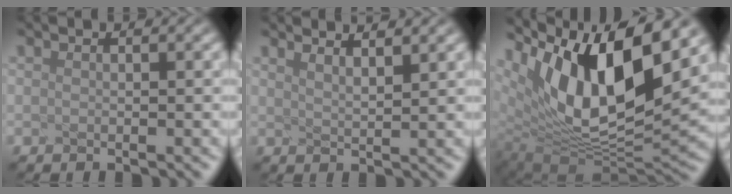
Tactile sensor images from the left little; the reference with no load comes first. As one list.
[{"total": 2.1, "force": [1.9, 0.0, 0.9], "torque": [-0.014, 0.015, 0.032]}, {"total": 12.5, "force": [4.0, 5.5, 10.5], "torque": [-0.223, 0.001, 0.109]}]